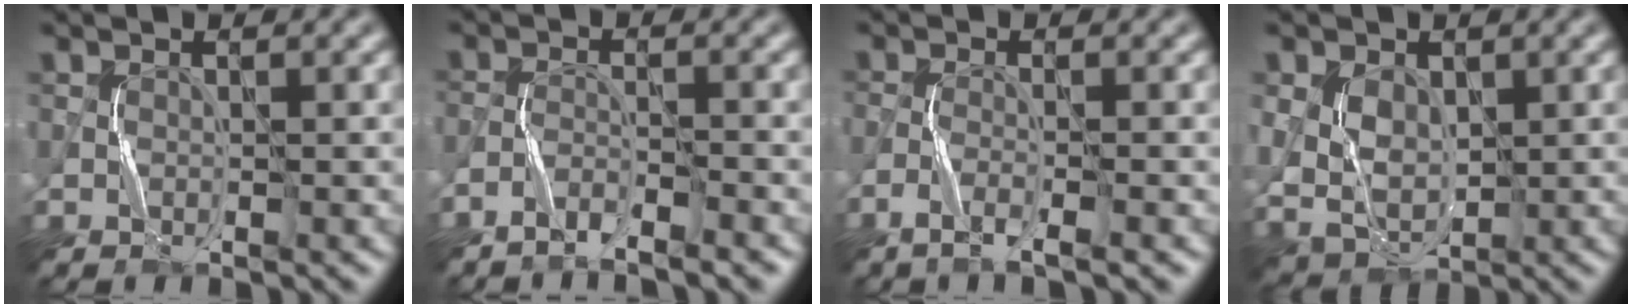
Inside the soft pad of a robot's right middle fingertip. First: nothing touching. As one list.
[{"total": 2.4, "force": [-2.3, -0.1, 0.8], "torque": [-0.020, 0.003, -0.046]}, {"total": 2.2, "force": [-1.6, -0.2, 1.5], "torque": [-0.036, -0.001, -0.036]}, {"total": 3.6, "force": [0.8, 2.6, 2.4], "torque": [-0.055, -0.007, 0.021]}]